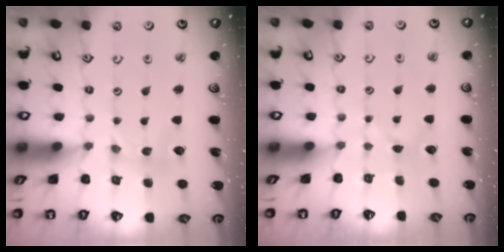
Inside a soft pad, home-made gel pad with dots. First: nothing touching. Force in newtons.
{"total": 2.9, "press": 2.9, "slide": 0.5}